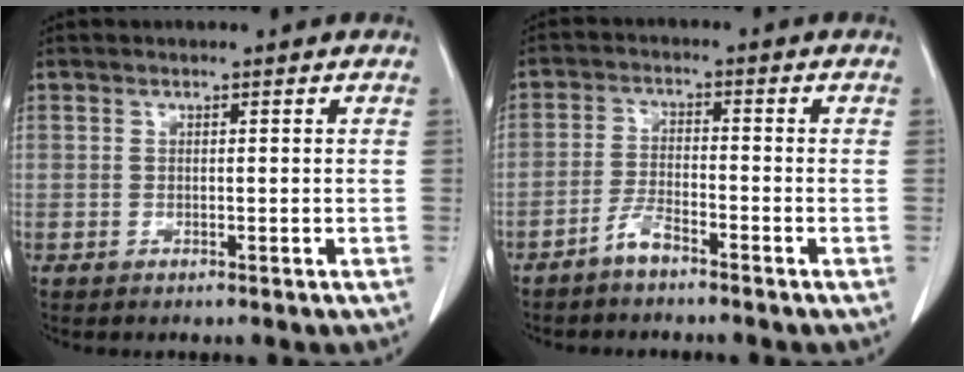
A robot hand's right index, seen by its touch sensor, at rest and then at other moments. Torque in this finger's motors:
{"motor_torque": [0.14, -0.12, 0.04, 0.05]}